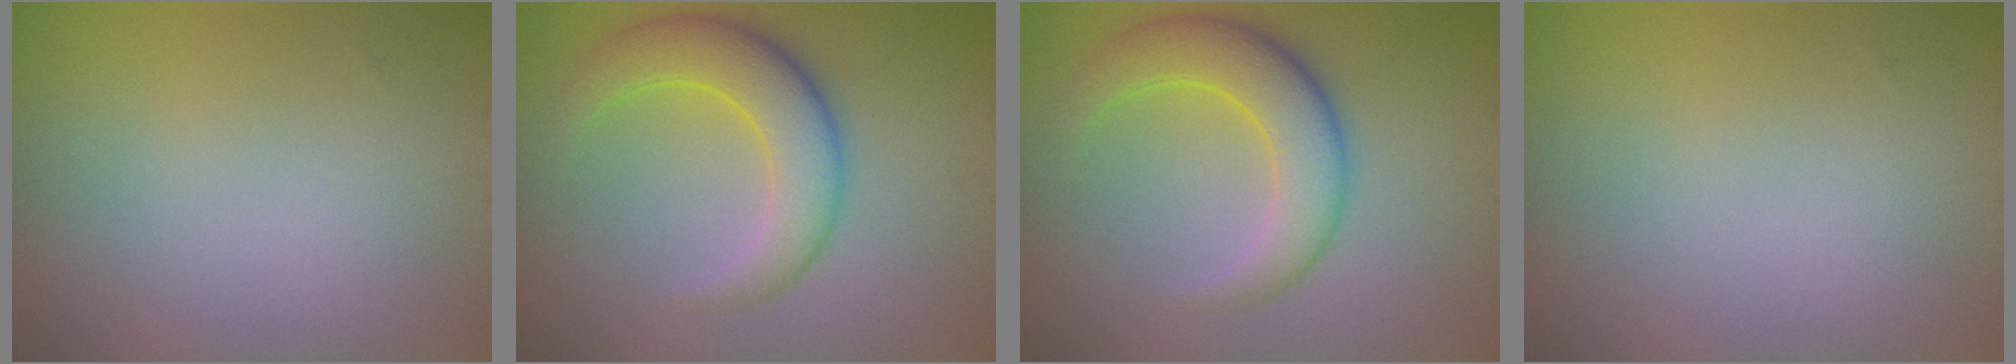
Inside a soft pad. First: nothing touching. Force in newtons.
{"total": 5.7, "press": 5.7, "slide": 0.2}
{"total": 5.7, "press": 5.7, "slide": 0.2}
{"total": 0.0}